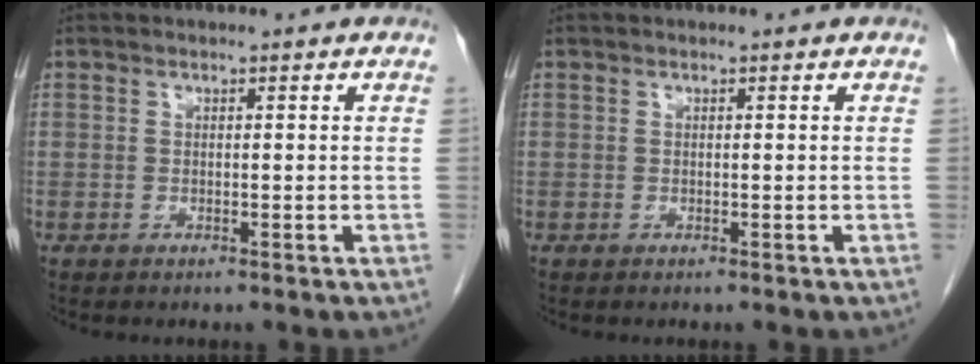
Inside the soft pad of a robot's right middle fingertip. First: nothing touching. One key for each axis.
{"total": 0.0}